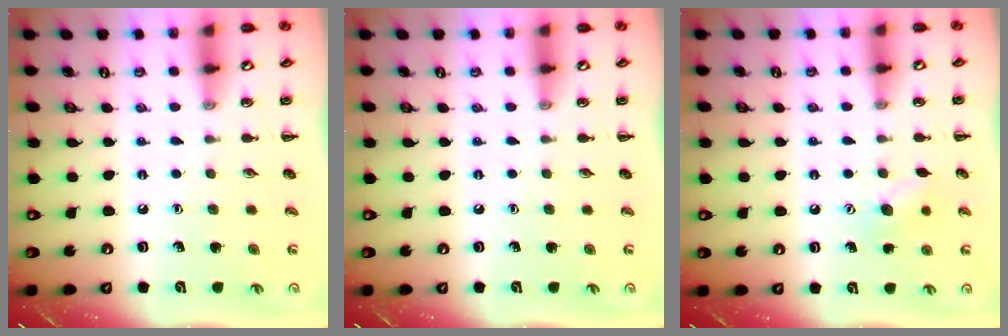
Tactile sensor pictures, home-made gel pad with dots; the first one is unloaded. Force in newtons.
{"total": 0.0}
{"total": 7.0, "press": 6.8, "slide": 1.7}